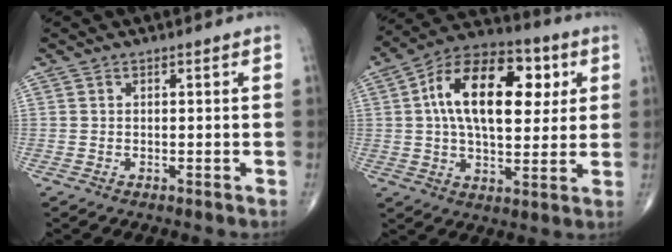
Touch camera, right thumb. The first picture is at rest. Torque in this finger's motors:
{"motor_torque": [0.15, 0.71, 1.61, 0.41, 0.23]}